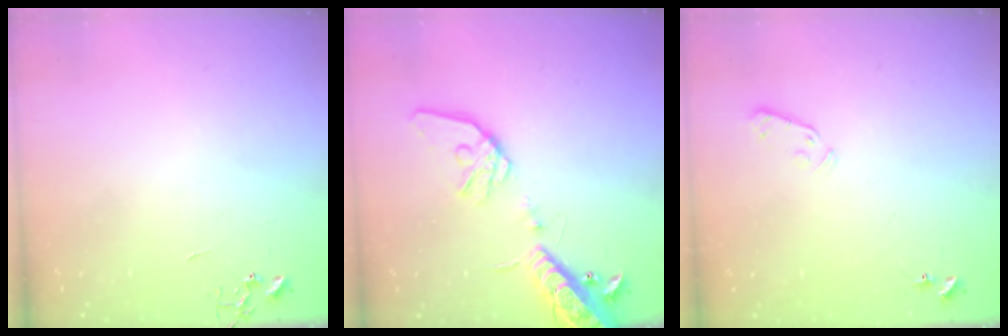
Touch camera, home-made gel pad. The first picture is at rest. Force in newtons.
{"total": 18.9, "press": 18.6, "slide": 3.4}
{"total": 3.8, "press": 3.7, "slide": 0.7}